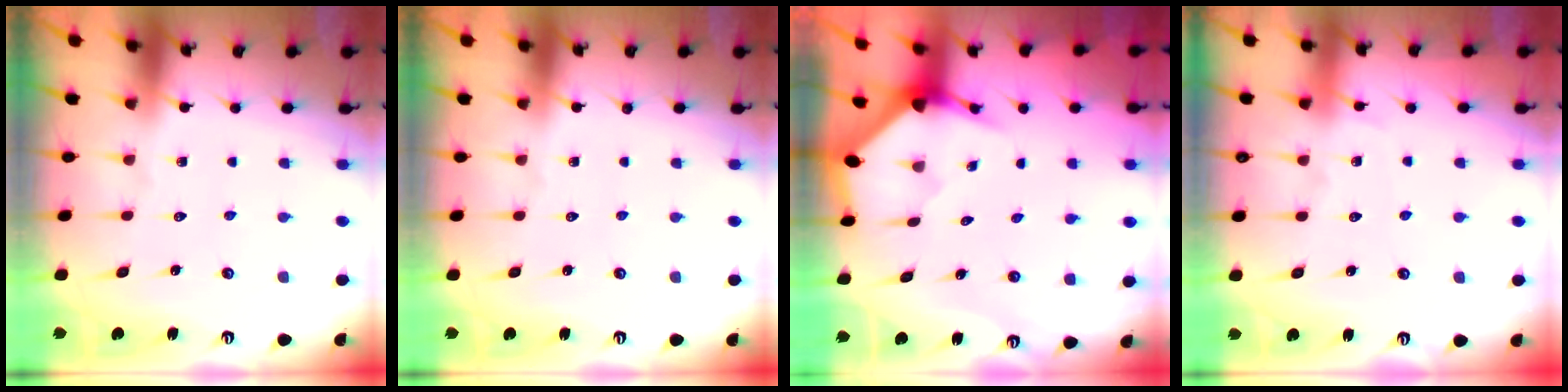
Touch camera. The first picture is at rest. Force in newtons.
{"total": 0.0}
{"total": 3.2, "press": 3.2, "slide": 0.3}
{"total": 5.0, "press": 5.0, "slide": 0.6}